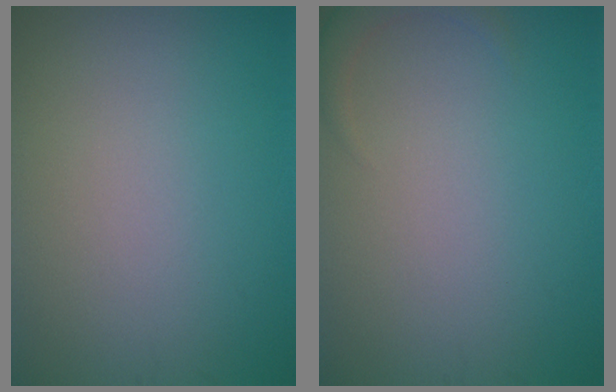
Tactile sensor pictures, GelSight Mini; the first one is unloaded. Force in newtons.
{"total": 1.4, "press": 1.4, "slide": 0.1}